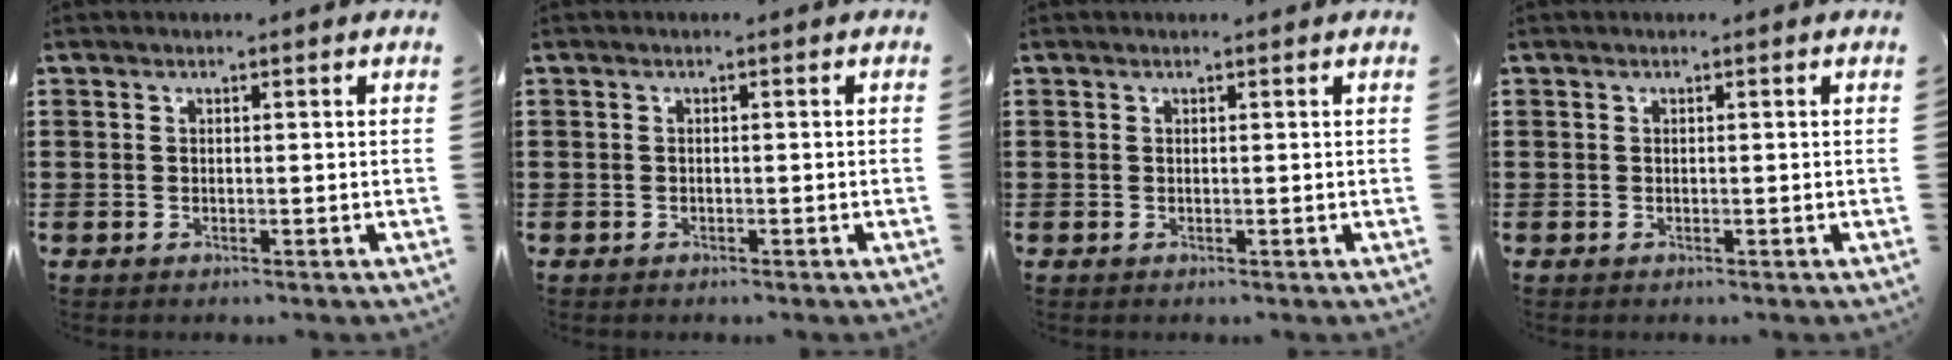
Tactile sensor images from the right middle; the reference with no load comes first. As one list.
[{"total": 0.6, "force": [-0.5, 0.3, 0.0], "torque": [-0.001, 0.001, -0.012]}, {"total": 0.0}, {"total": 0.0}]